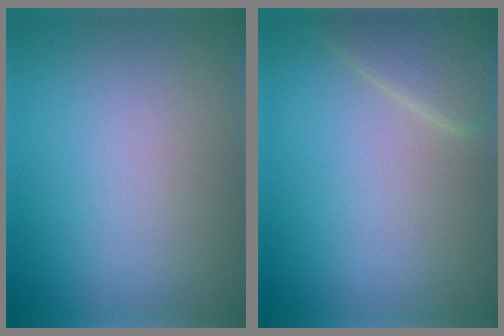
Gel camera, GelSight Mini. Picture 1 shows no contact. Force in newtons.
{"total": 2.7, "press": 2.6, "slide": 0.2}